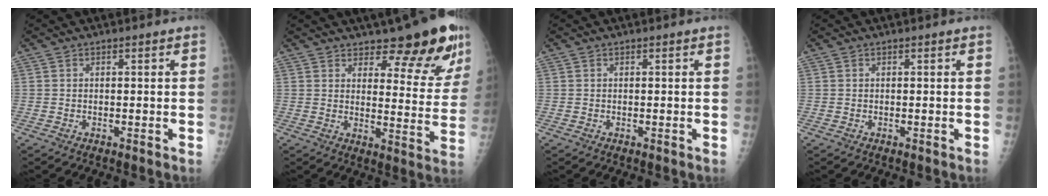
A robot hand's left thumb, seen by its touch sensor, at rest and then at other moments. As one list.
[{"total": 14.1, "force": [10.2, 4.9, 8.5], "torque": [-0.056, -0.075, 0.130]}, {"total": 0.0}, {"total": 0.0}]